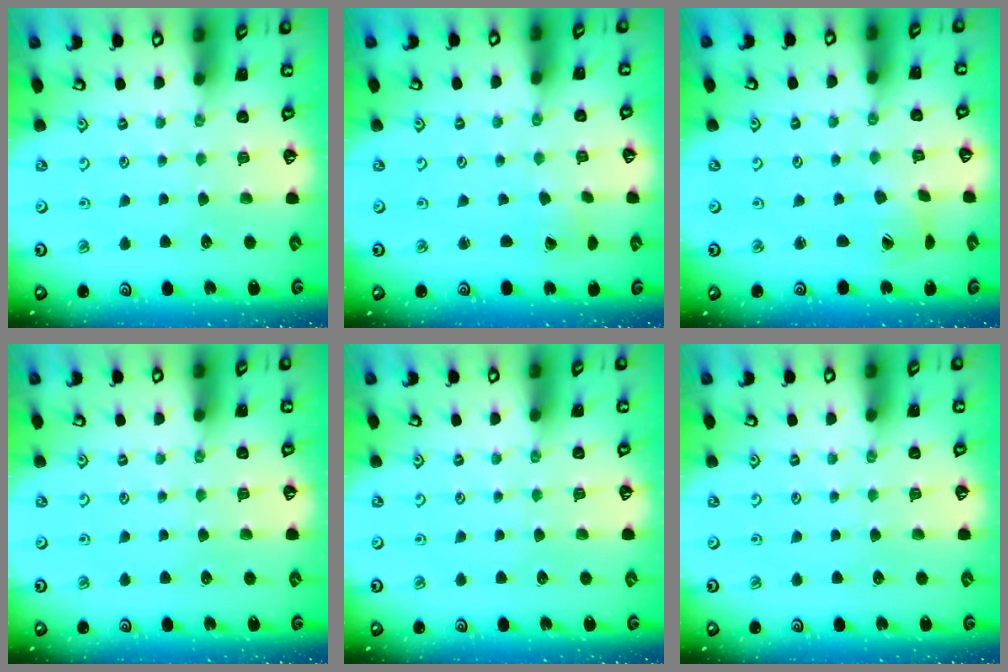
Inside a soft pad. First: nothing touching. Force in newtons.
{"total": 1.3, "press": 1.3, "slide": 0.1}
{"total": 2.5, "press": 2.5, "slide": 0.4}
{"total": 0.0}
{"total": 0.0}
{"total": 0.0}